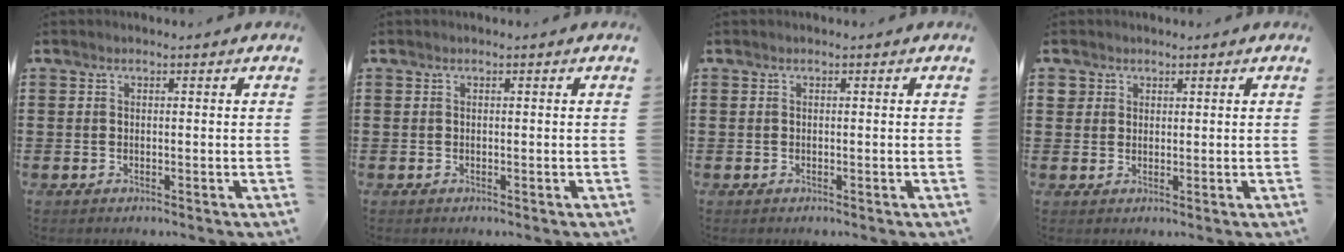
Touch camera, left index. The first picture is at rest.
{"total": 0.0}
{"total": 0.0}
{"total": 2.0, "force": [1.2, 1.6, 0.2], "torque": [-0.011, 0.007, 0.023]}